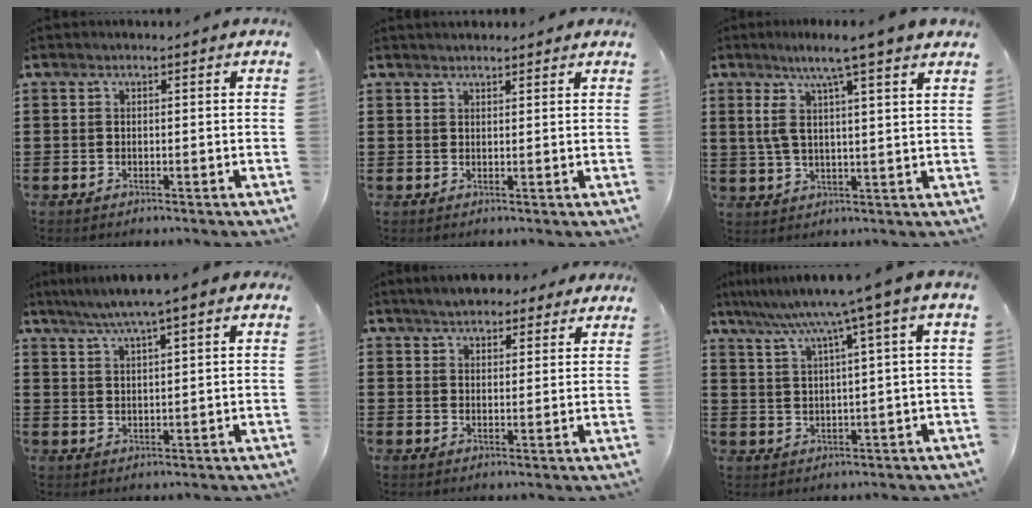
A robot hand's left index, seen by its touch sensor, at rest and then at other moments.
{"total": 1.5, "force": [1.5, 0.4, 0.0], "torque": [-0.003, 0.005, 0.029]}
{"total": 8.0, "force": [5.3, 0.0, 6.0], "torque": [-0.132, -0.013, 0.088]}
{"total": 4.5, "force": [3.2, -0.1, 3.2], "torque": [-0.068, -0.004, 0.056]}
{"total": 4.3, "force": [3.8, 1.6, 1.0], "torque": [-0.032, 0.002, 0.072]}
{"total": 6.8, "force": [3.7, -0.5, 5.7], "torque": [-0.122, -0.019, 0.056]}